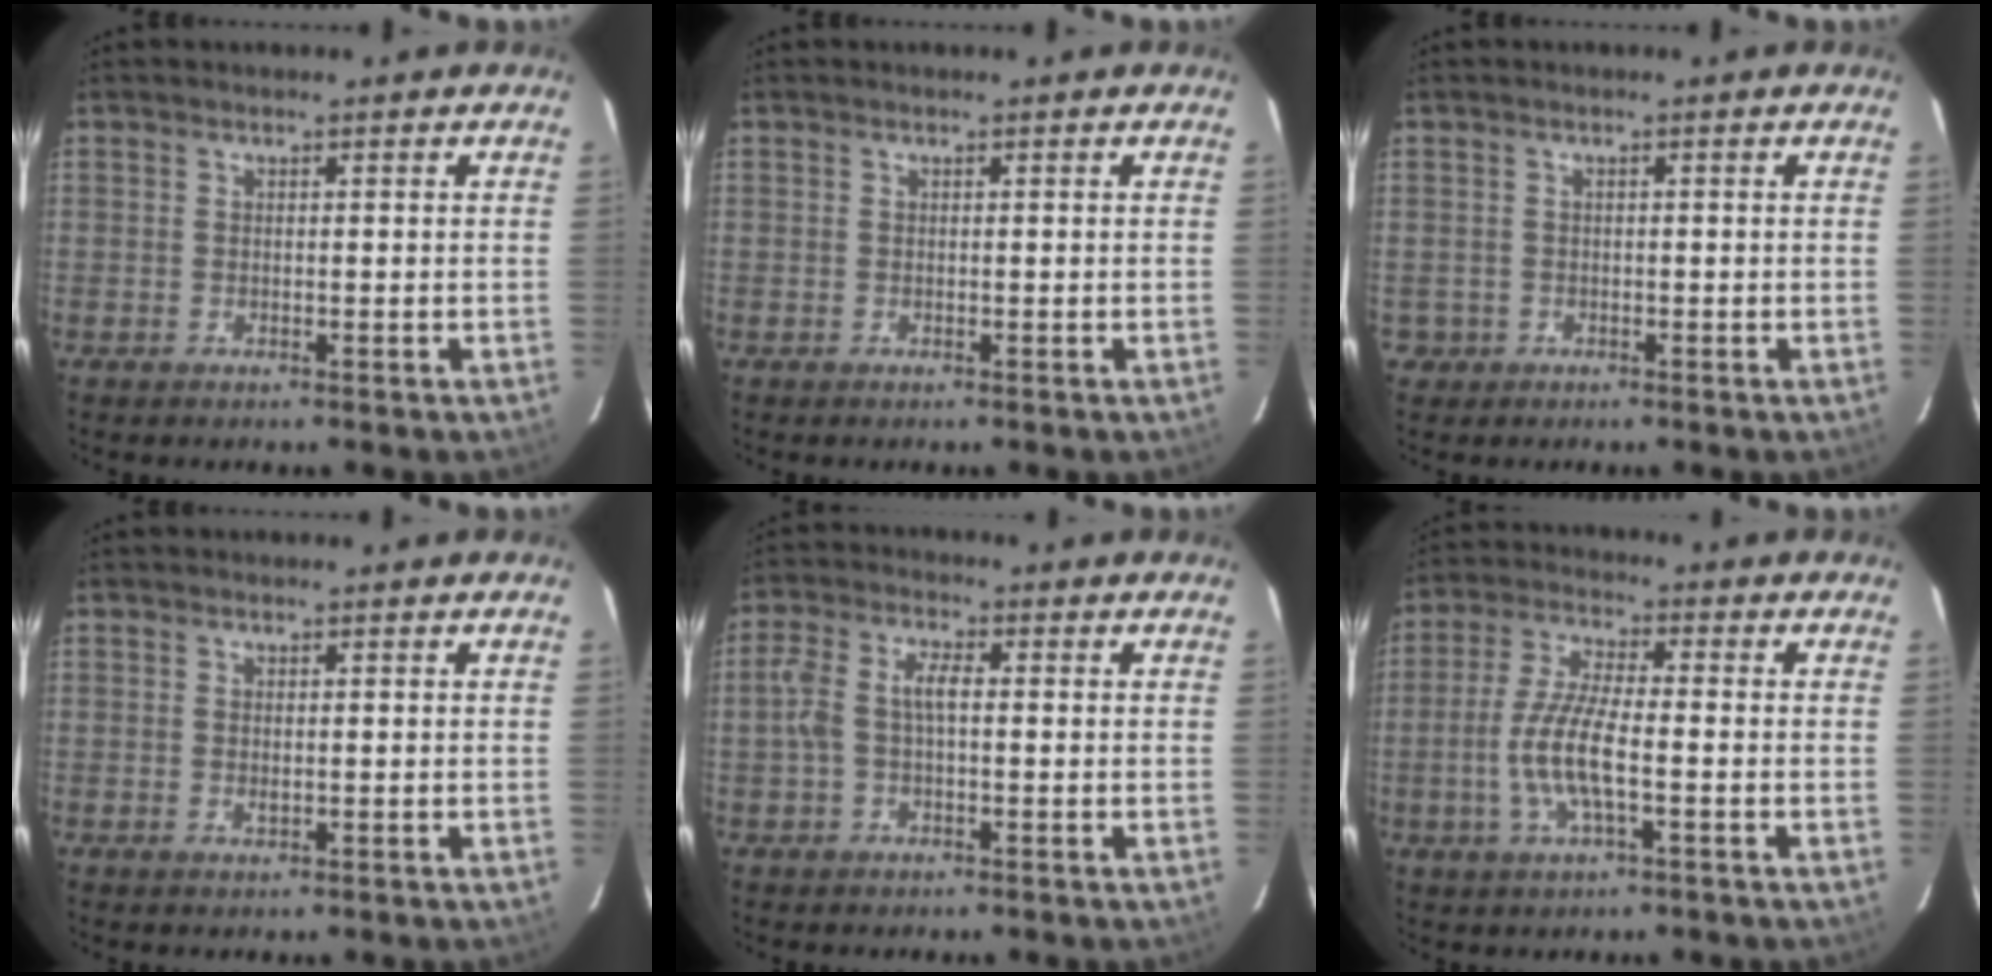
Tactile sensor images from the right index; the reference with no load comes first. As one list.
[{"total": 0.0}, {"total": 2.1, "force": [-0.6, 2.0, 0.1], "torque": [-0.004, 0.006, -0.005]}, {"total": 1.0, "force": [0.0, 0.4, 0.9], "torque": [-0.018, 0.000, 0.000]}, {"total": 5.2, "force": [-0.3, 2.2, 4.7], "torque": [-0.099, 0.012, -0.006]}, {"total": 9.3, "force": [-2.3, 2.1, 8.7], "torque": [-0.183, -0.001, -0.048]}]